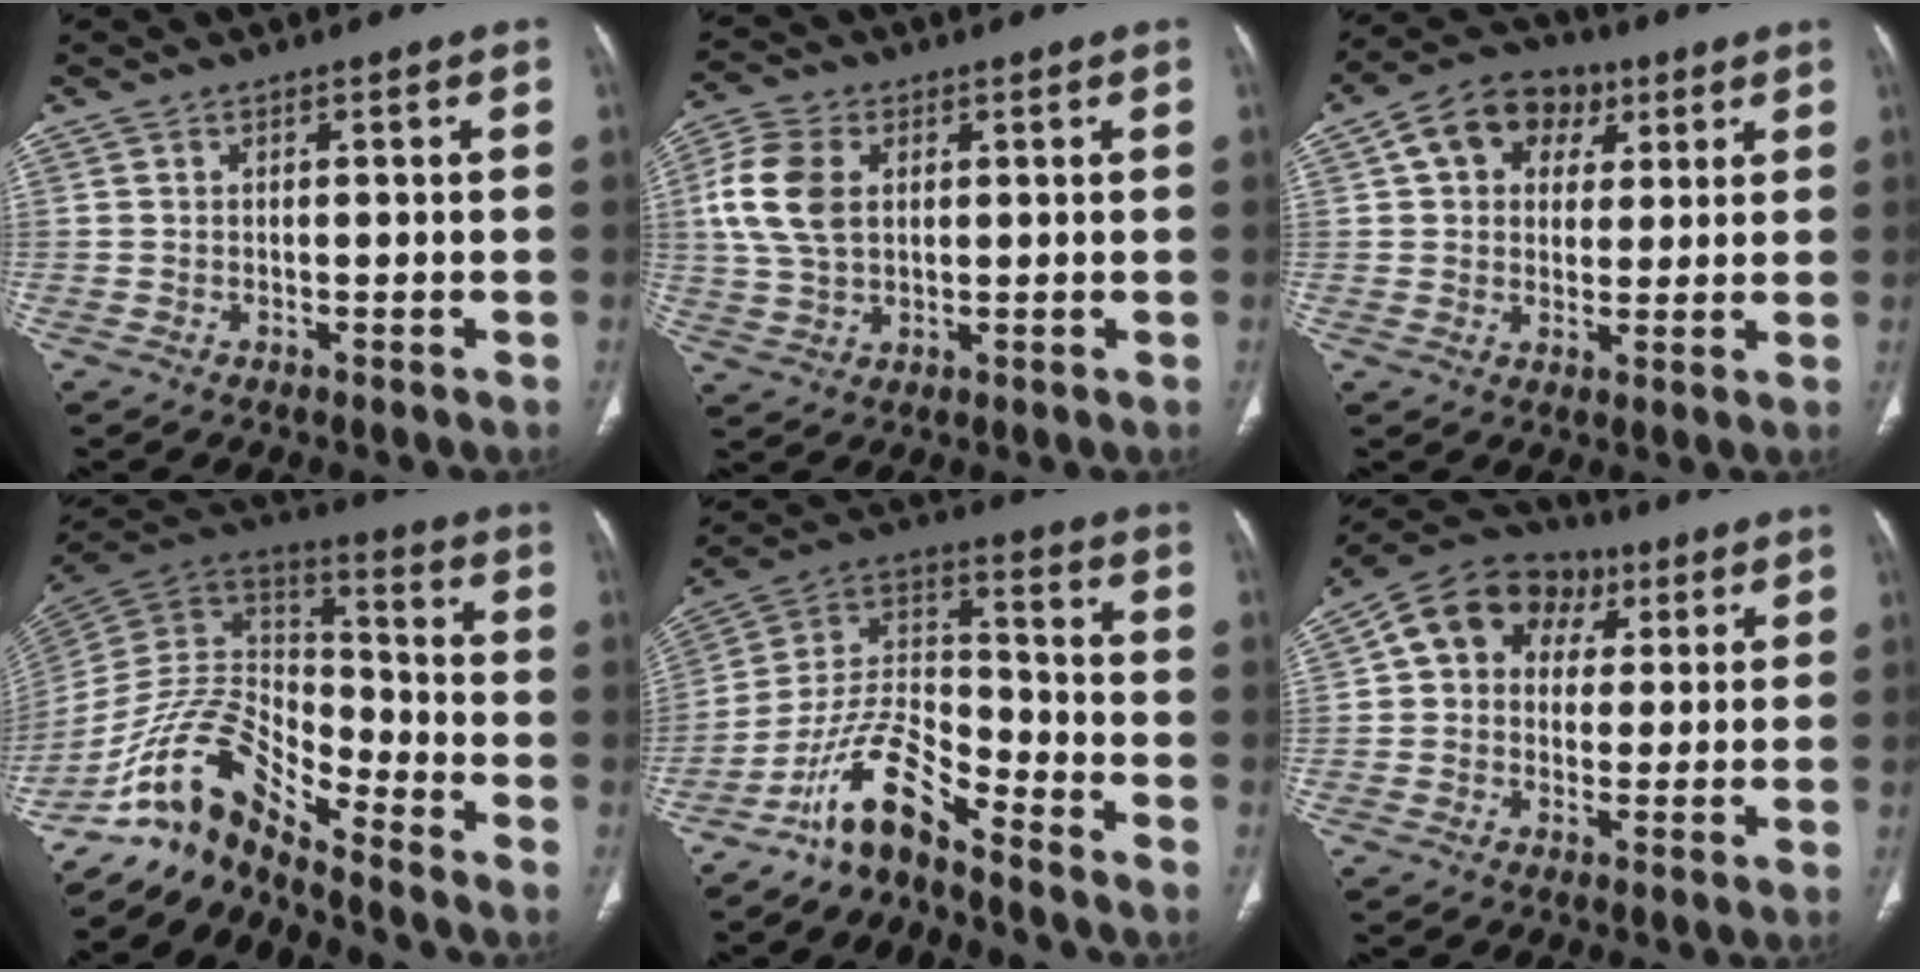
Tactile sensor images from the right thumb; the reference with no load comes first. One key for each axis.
{"total": 10.2, "fx": 2.1, "fy": 6.7, "fz": 7.3, "tx": -0.153, "ty": 0.004, "tz": 0.042}
{"total": 11.4, "fx": 4.2, "fy": 8.8, "fz": 5.9, "tx": -0.067, "ty": 0.004, "tz": 0.062}
{"total": 14.0, "fx": -11.7, "fy": 4.1, "fz": 6.6, "tx": -0.117, "ty": 0.102, "tz": -0.228}
{"total": 11.7, "fx": -9.2, "fy": 3.1, "fz": 6.4, "tx": -0.122, "ty": 0.091, "tz": -0.182}
{"total": 13.6, "fx": 4.4, "fy": 11.0, "fz": 6.7, "tx": -0.075, "ty": 0.018, "tz": 0.062}